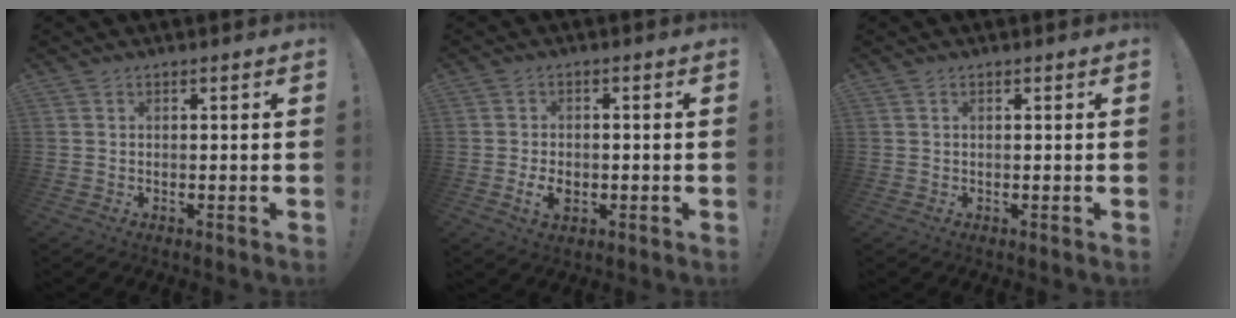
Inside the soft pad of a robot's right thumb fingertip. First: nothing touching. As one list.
[{"total": 5.1, "force": [-1.7, 3.1, 3.7], "torque": [-0.059, 0.003, -0.030]}, {"total": 0.5, "force": [0.0, -0.1, 0.5], "torque": [-0.011, 0.000, 0.000]}]